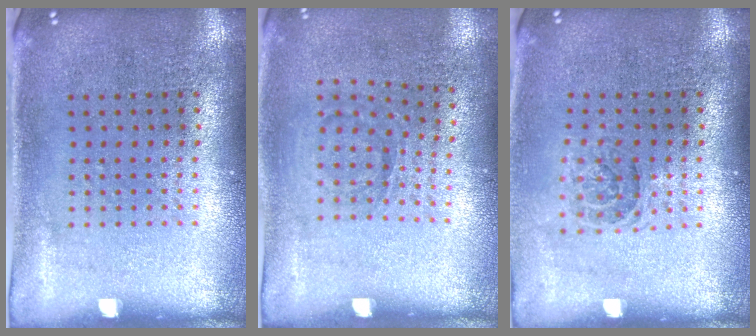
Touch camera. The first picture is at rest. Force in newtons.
{"total": 1.0, "press": 0.7, "slide": 0.7}
{"total": 1.2, "press": 1.0, "slide": 0.6}